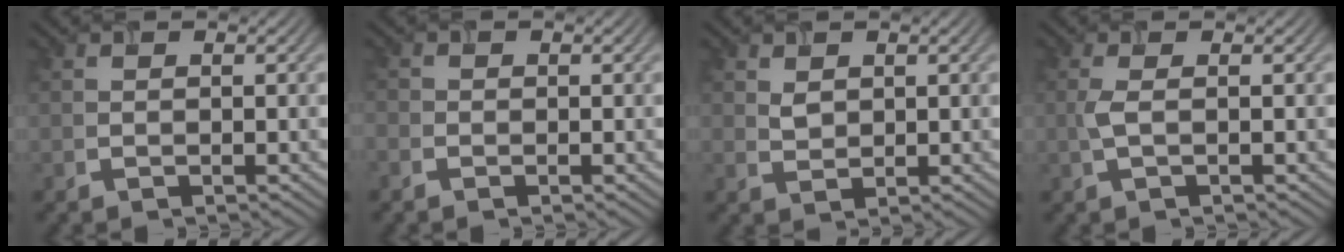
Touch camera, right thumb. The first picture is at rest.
{"total": 1.3, "force": [-0.9, 0.8, 0.3], "torque": [-0.008, -0.003, -0.022]}
{"total": 1.6, "force": [1.0, 1.0, 0.7], "torque": [-0.018, 0.001, 0.022]}
{"total": 1.8, "force": [0.0, 0.4, 1.8], "torque": [-0.046, 0.004, -0.003]}